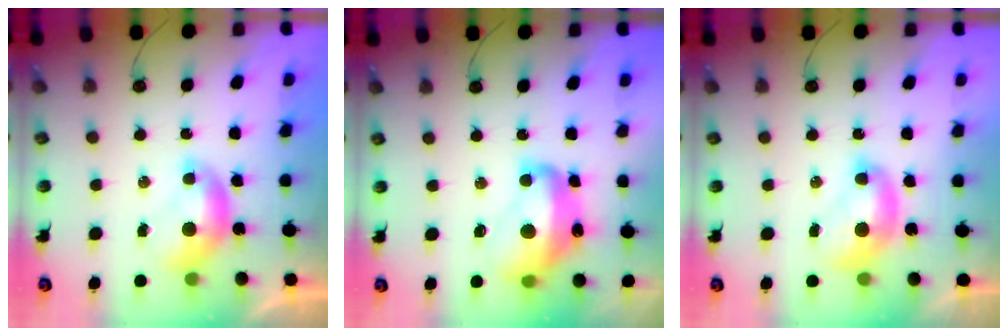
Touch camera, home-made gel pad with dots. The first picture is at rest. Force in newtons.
{"total": 10.4, "press": 10.3, "slide": 1.9}
{"total": 2.0, "press": 2.0, "slide": 0.2}